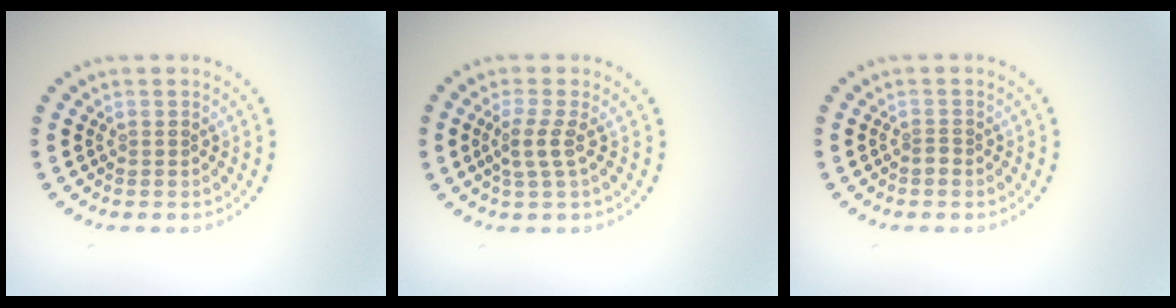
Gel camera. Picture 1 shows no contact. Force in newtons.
{"total": 2.1, "press": 1.6, "slide": 1.4}
{"total": 0.7, "press": 0.5, "slide": 0.5}